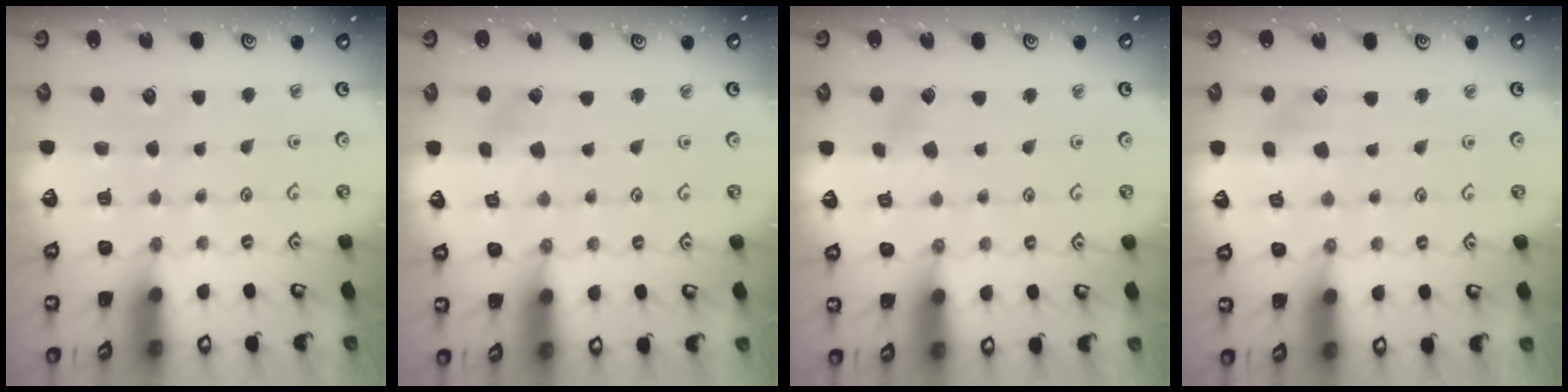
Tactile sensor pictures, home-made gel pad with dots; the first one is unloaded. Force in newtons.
{"total": 2.3, "press": 2.3, "slide": 0.3}
{"total": 2.5, "press": 2.5, "slide": 0.4}
{"total": 3.0, "press": 3.0, "slide": 0.2}